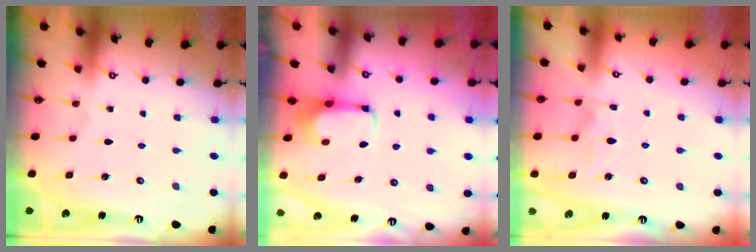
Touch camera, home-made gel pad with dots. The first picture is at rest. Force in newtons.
{"total": 1.7, "press": 1.6, "slide": 0.4}
{"total": 1.3, "press": 1.2, "slide": 0.6}